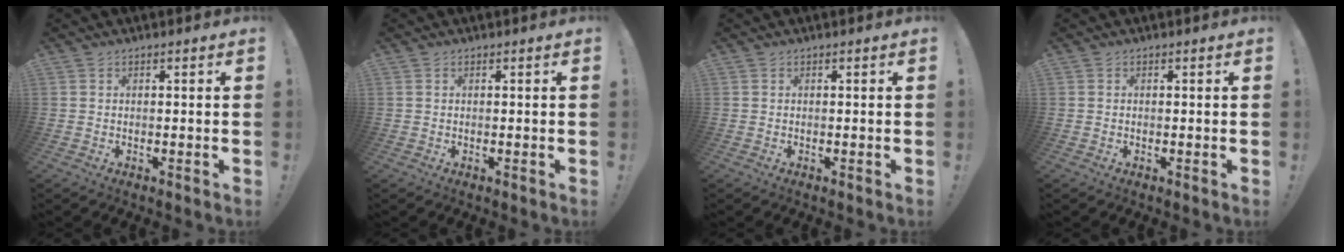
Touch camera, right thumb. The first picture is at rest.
{"total": 0.0}
{"total": 0.0}
{"total": 0.0}